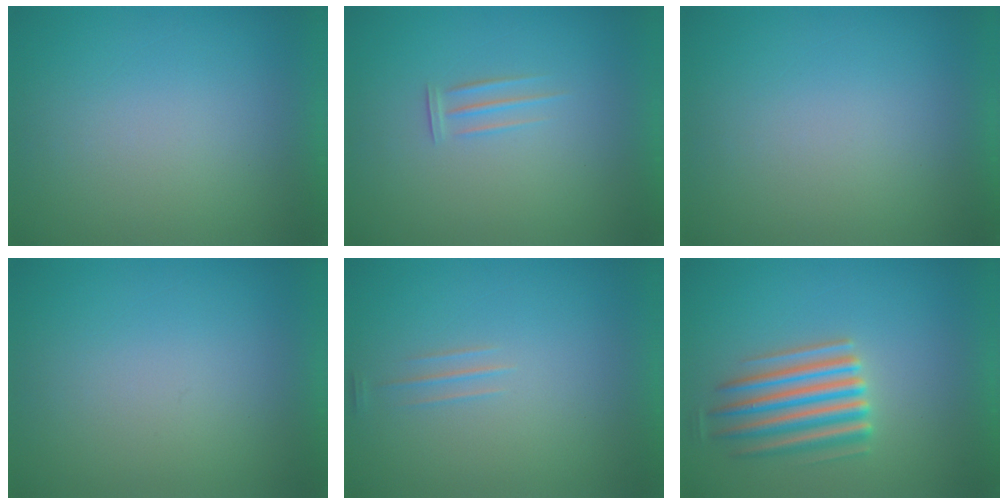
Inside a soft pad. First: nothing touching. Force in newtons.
{"total": 1.7}
{"total": 0.0}
{"total": 0.0}
{"total": 1.3}
{"total": 5.5}